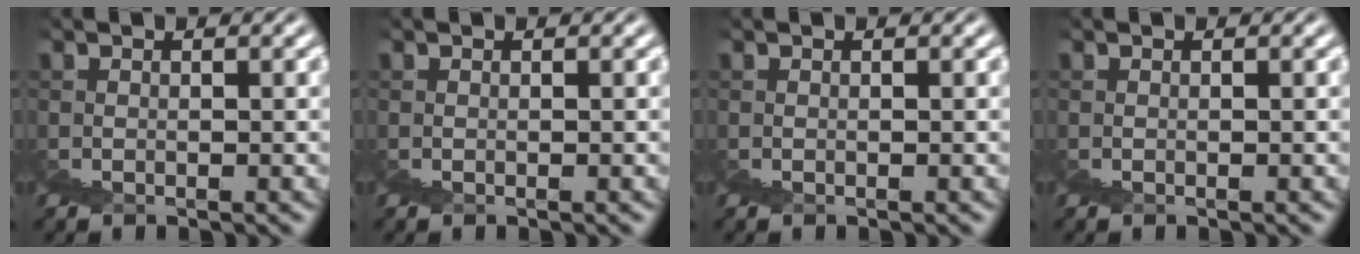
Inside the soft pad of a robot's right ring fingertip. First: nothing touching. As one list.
[{"total": 0.0}, {"total": 0.0}, {"total": 0.0}]